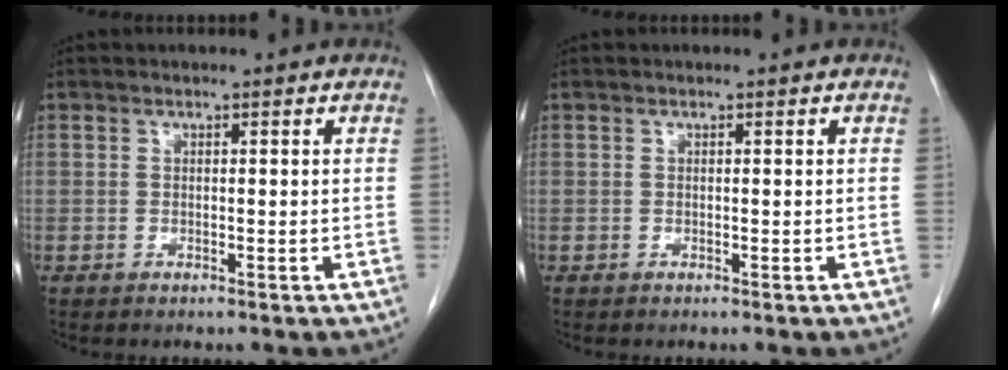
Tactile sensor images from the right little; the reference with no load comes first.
{"total": 0.0}